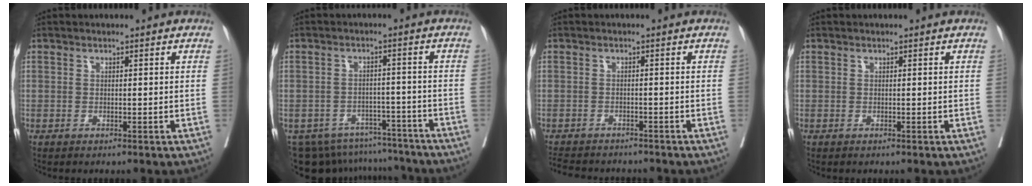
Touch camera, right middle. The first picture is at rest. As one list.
[{"total": 13.6, "force": [-12.2, 5.6, 2.1], "torque": [-0.036, 0.020, -0.155]}, {"total": 8.6, "force": [-7.7, 2.6, 2.7], "torque": [-0.052, -0.007, -0.108]}, {"total": 0.0}]